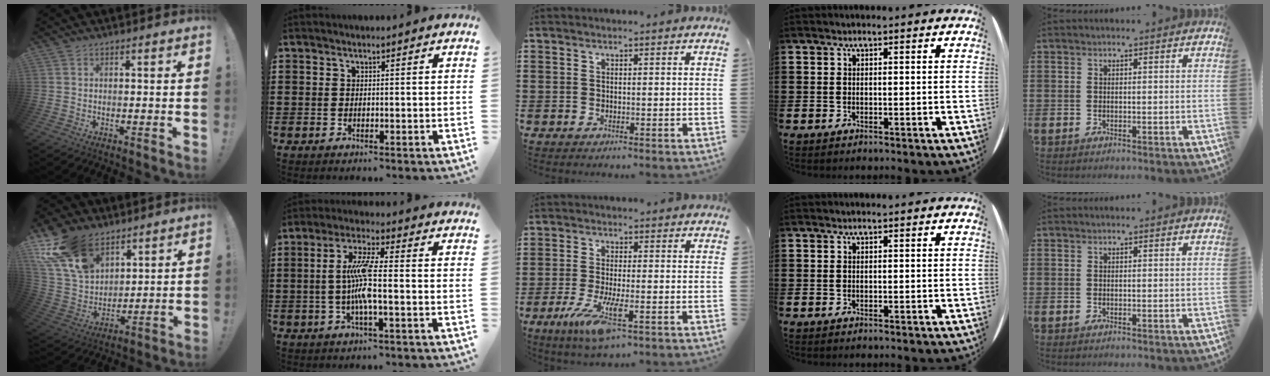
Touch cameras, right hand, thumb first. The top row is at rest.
{"thumb": {"total": 19.3, "force": [11.9, 11.6, 9.7], "torque": [-0.206, -0.061, 0.230]}, "index": {"total": 7.4, "force": [-0.8, 1.0, 7.3], "torque": [-0.153, -0.006, -0.025]}, "middle": {"total": 7.8, "force": [-3.3, 1.6, 6.9], "torque": [-0.149, -0.018, -0.059]}}